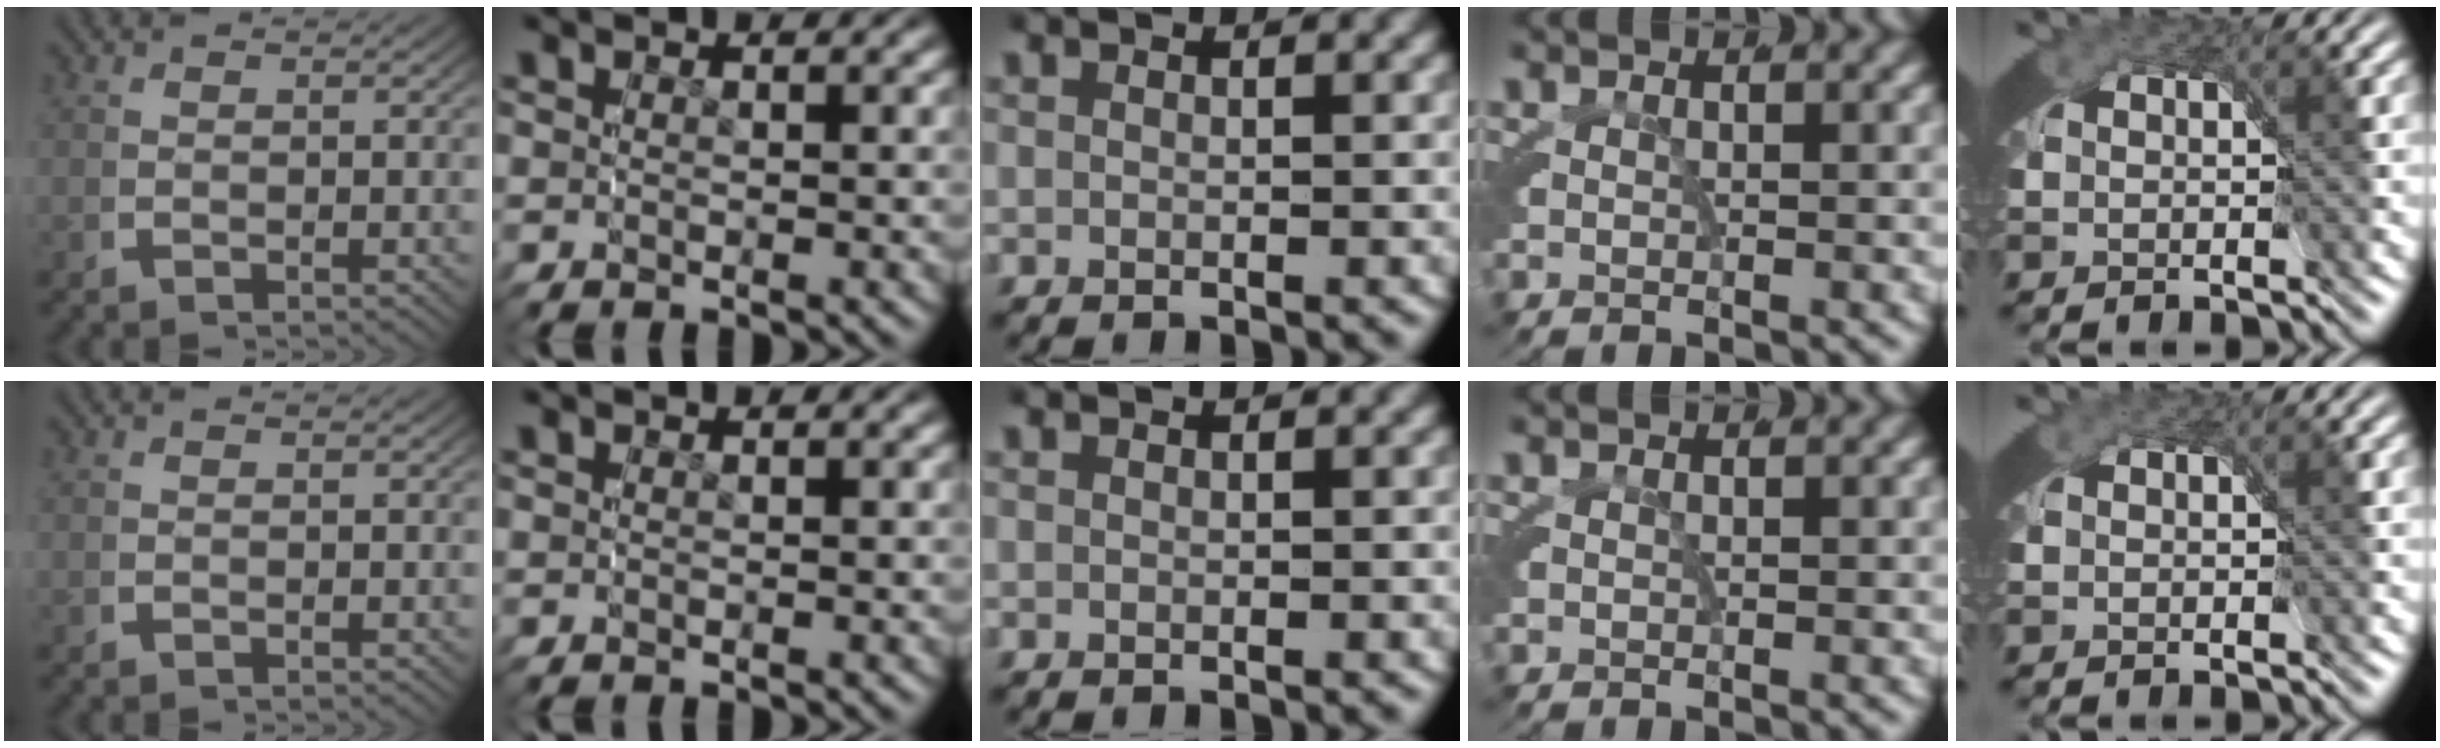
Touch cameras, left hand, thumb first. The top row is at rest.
{}